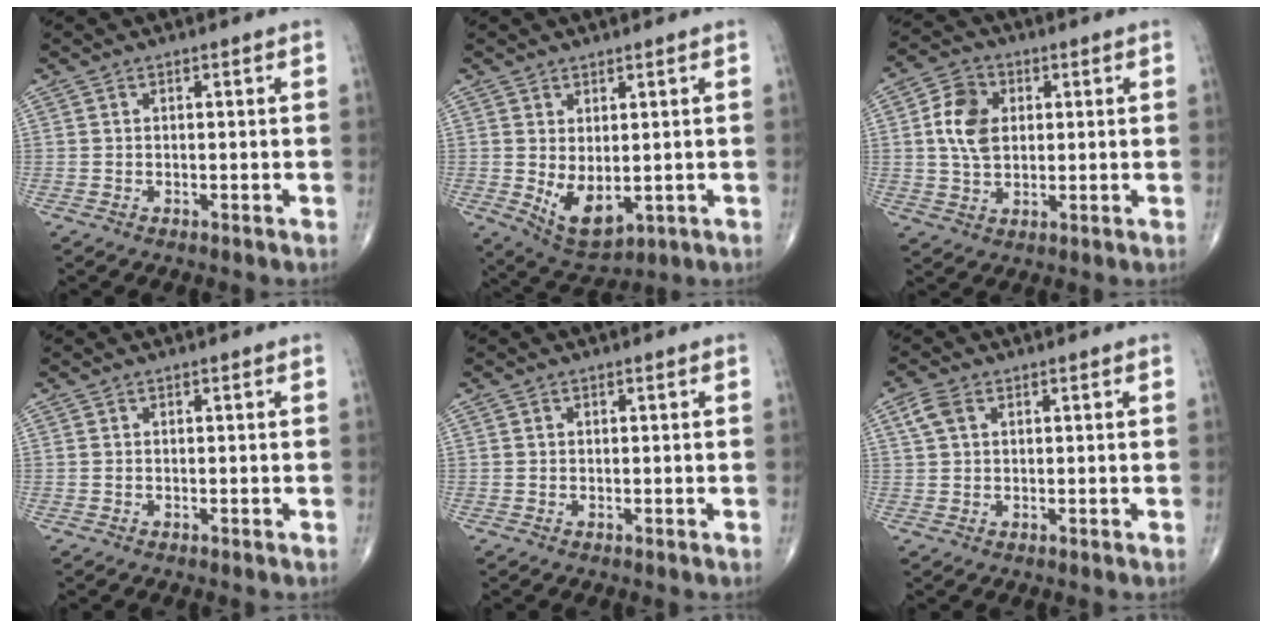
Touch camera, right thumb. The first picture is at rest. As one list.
[{"total": 7.5, "force": [-0.5, 4.1, 6.2], "torque": [-0.090, -0.010, 0.015]}, {"total": 8.4, "force": [1.4, 6.1, 5.6], "torque": [-0.092, 0.001, 0.023]}, {"total": 0.0}, {"total": 0.0}, {"total": 3.4, "force": [1.4, 2.2, 2.2], "torque": [-0.052, 0.010, 0.029]}]